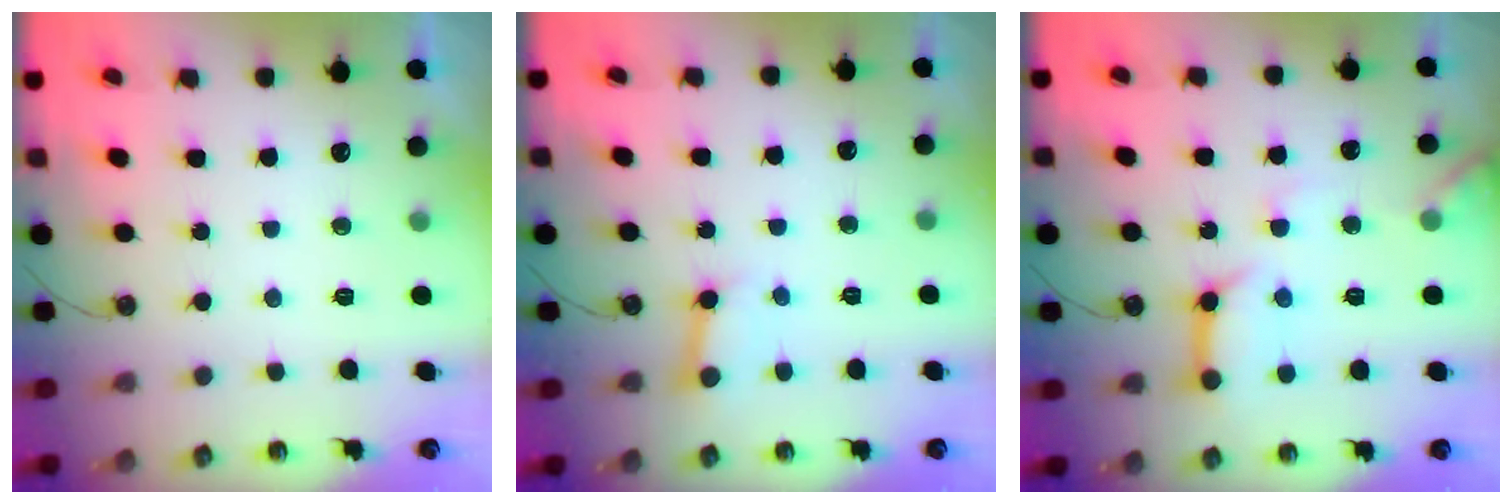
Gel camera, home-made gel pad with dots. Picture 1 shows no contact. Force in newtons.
{"total": 3.6, "press": 3.6, "slide": 0.6}
{"total": 12.2, "press": 12.1, "slide": 1.3}